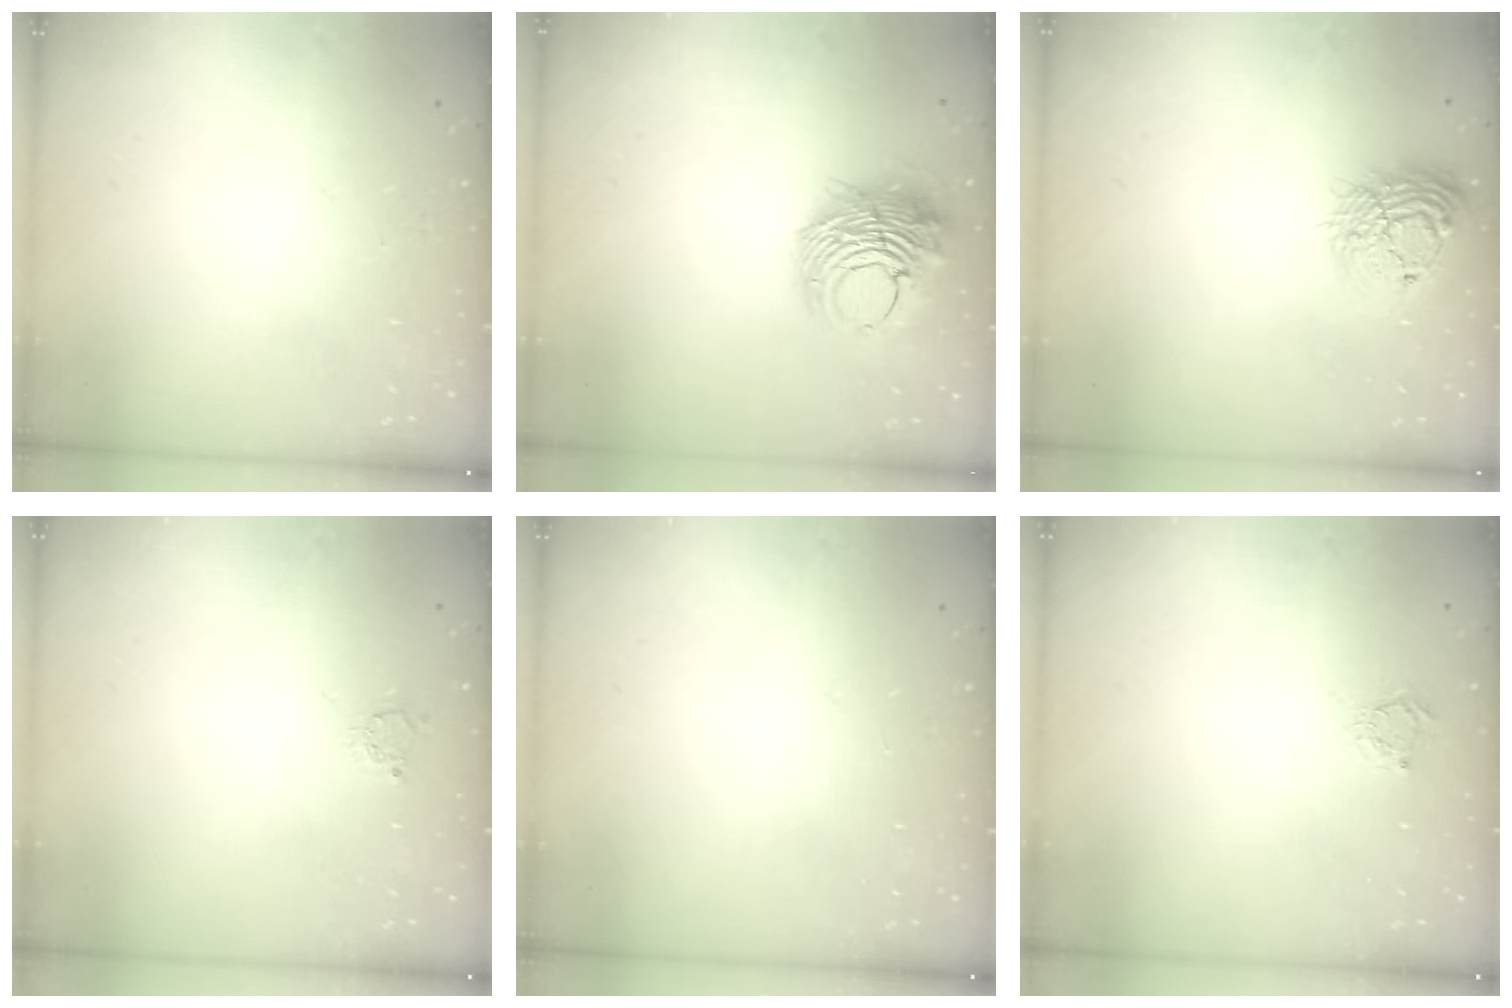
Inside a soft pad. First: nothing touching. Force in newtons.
{"total": 11.4, "press": 11.4, "slide": 1.3}
{"total": 14.5, "press": 14.5, "slide": 1.0}
{"total": 2.7, "press": 2.7, "slide": 0.2}
{"total": 0.0}
{"total": 2.6, "press": 2.6, "slide": 0.4}